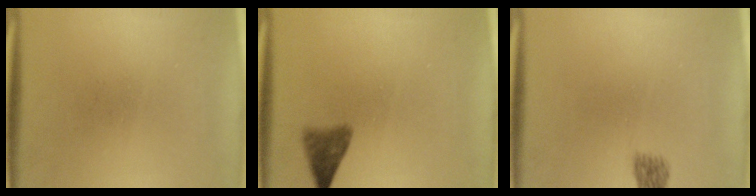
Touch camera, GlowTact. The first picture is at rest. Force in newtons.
{"total": 3.0}
{"total": 2.1}